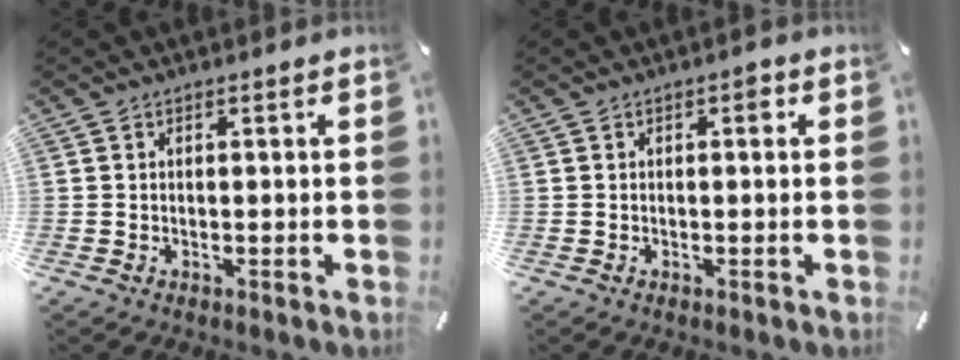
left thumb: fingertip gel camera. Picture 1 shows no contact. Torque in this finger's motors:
{"motor_torque": [-0.02, -0.16, -0.04, 0.00, 0.05]}